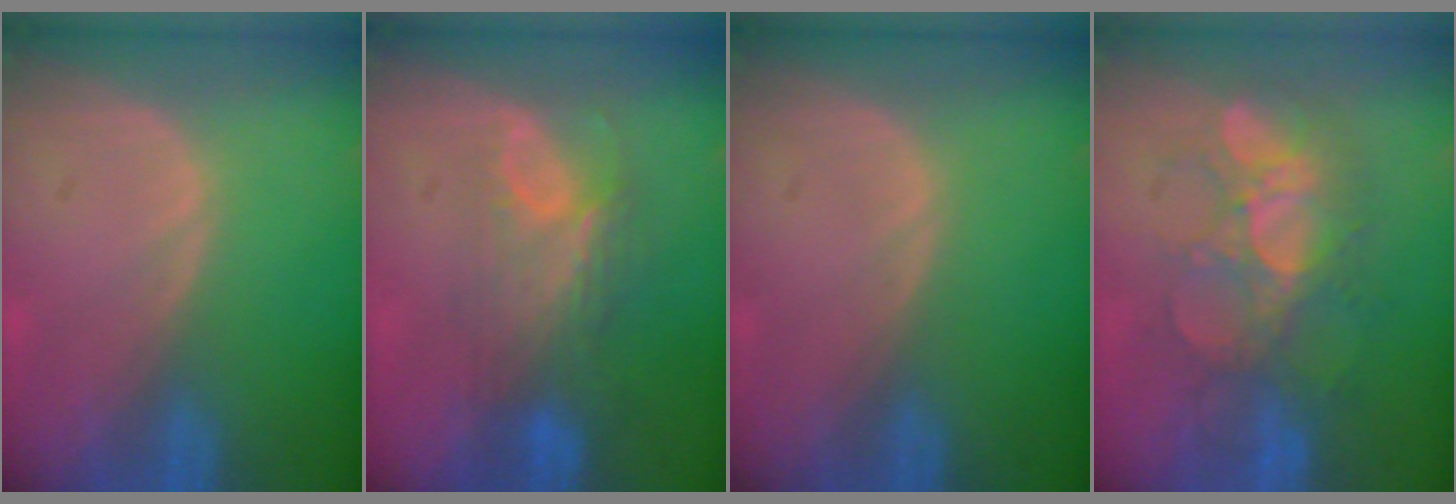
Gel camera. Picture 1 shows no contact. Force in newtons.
{"total": 7.5, "press": 6.6, "slide": 3.7}
{"total": 0.0}
{"total": 8.3, "press": 8.1, "slide": 1.8}